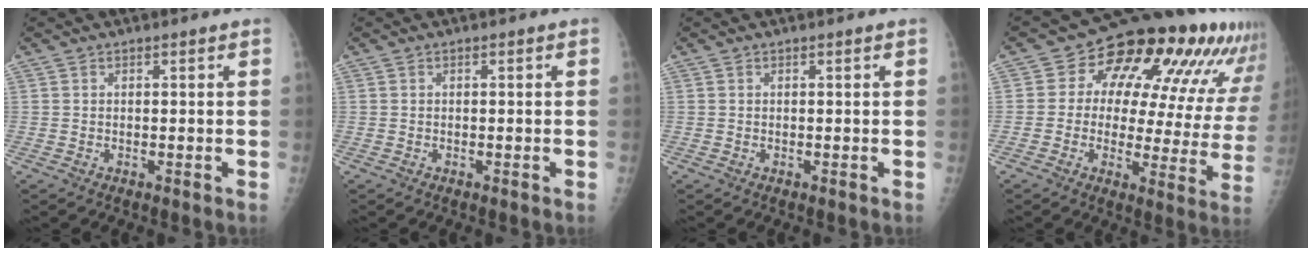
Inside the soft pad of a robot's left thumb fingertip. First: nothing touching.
{"total": 0.0}
{"total": 0.0}
{"total": 21.0, "force": [10.9, 10.6, 14.5], "torque": [-0.155, -0.015, 0.127]}